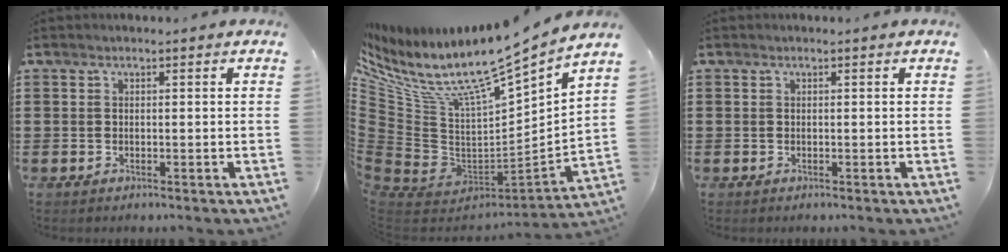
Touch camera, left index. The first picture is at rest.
{"total": 11.5, "force": [8.7, 3.3, 6.7], "torque": [-0.156, -0.072, 0.141]}
{"total": 0.0}